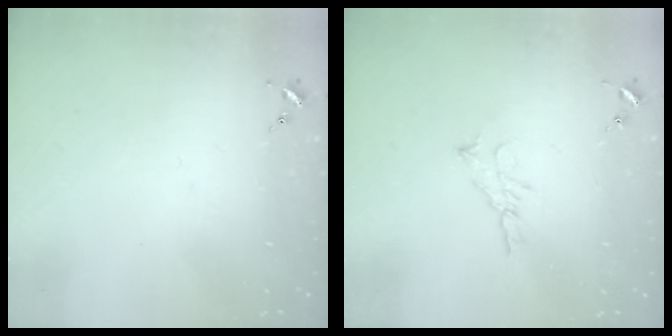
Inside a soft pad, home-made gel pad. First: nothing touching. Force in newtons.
{"total": 5.7, "press": 5.7, "slide": 0.6}